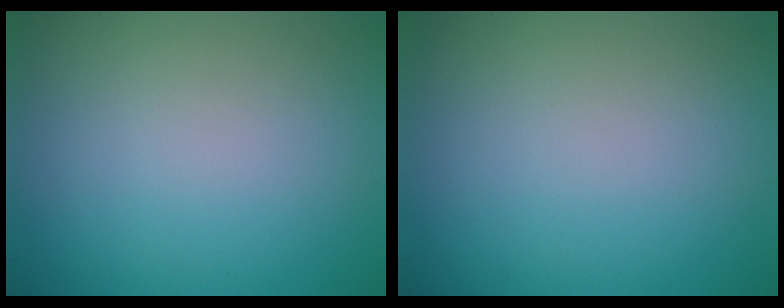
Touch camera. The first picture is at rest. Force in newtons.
{"total": 0.0}